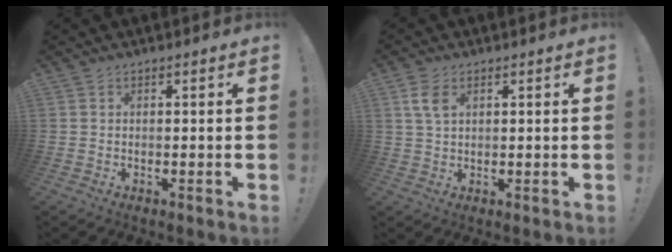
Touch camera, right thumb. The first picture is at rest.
{"total": 5.3, "force": [2.2, 3.2, 3.6], "torque": [-0.057, -0.004, 0.041]}